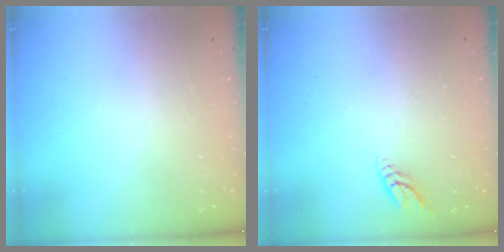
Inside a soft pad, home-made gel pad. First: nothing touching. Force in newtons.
{"total": 4.3, "press": 4.3, "slide": 0.3}